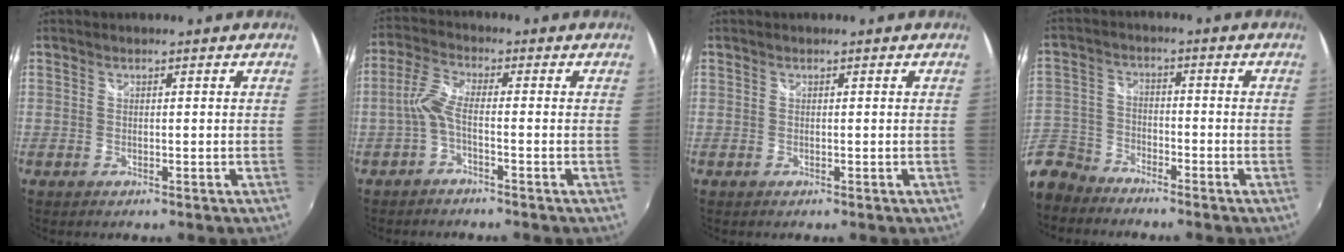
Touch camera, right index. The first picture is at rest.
{"total": 4.3, "force": [-1.7, 0.9, 3.9], "torque": [-0.095, 0.010, -0.035]}
{"total": 0.0}
{"total": 10.2, "force": [-8.1, 5.5, 2.8], "torque": [-0.083, 0.008, -0.167]}